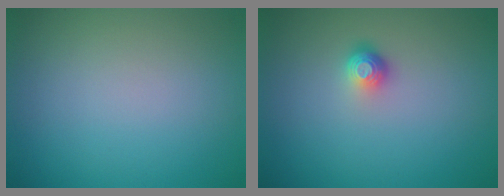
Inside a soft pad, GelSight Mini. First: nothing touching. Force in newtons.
{"total": 1.6, "press": 1.1, "slide": 1.2}